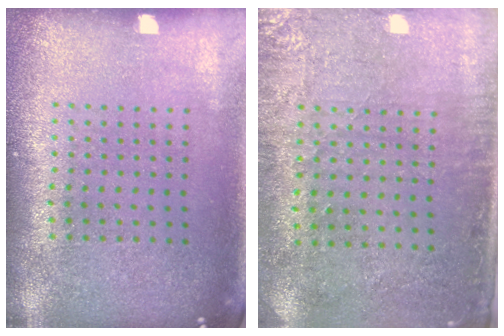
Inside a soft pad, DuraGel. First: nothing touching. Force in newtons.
{"total": 2.9, "press": 2.4, "slide": 1.6}